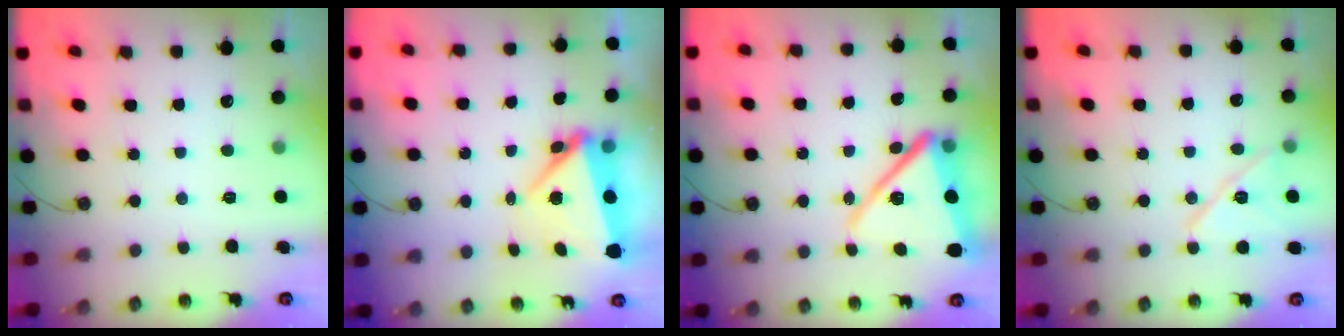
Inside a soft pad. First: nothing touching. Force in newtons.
{"total": 8.9, "press": 6.7, "slide": 5.8}
{"total": 16.5, "press": 16.4, "slide": 2.2}
{"total": 12.7, "press": 9.2, "slide": 8.8}